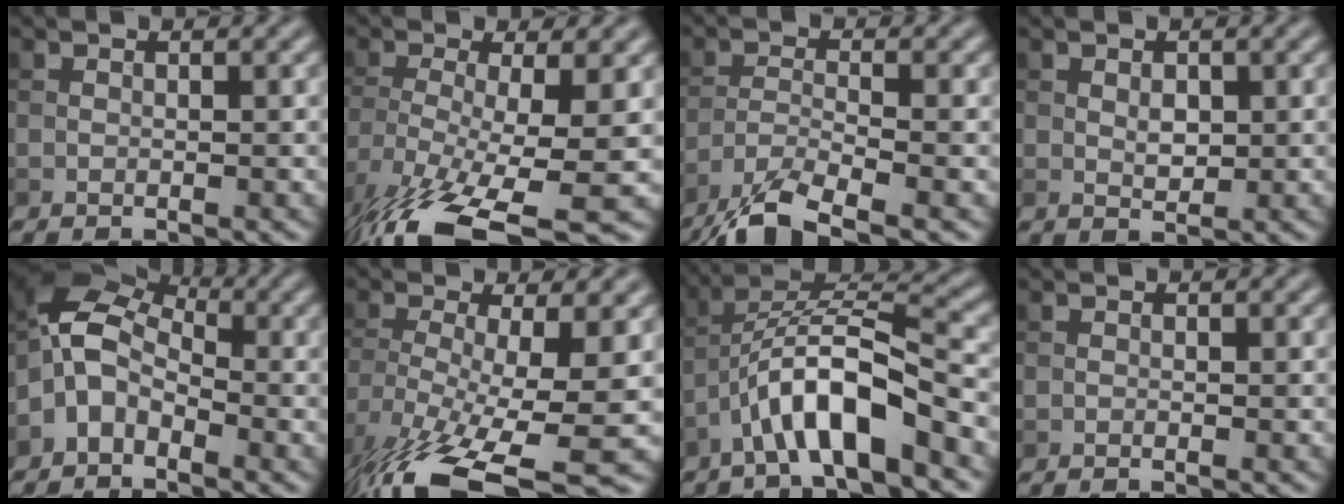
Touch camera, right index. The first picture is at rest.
{"total": 12.6, "force": [-7.4, 3.0, 9.7], "torque": [-0.190, -0.025, -0.122]}
{"total": 6.7, "force": [-5.0, 1.4, 4.2], "torque": [-0.080, -0.010, -0.100]}
{"total": 1.5, "force": [0.4, 0.9, 1.1], "torque": [-0.018, -0.004, 0.010]}
{"total": 5.3, "force": [-2.1, 3.6, 3.3], "torque": [-0.067, 0.013, -0.060]}
{"total": 13.5, "force": [-7.1, 3.5, 11.0], "torque": [-0.214, -0.027, -0.112]}
{"total": 7.8, "force": [-3.9, 2.0, 6.5], "torque": [-0.114, 0.018, -0.071]}
{"total": 0.0}